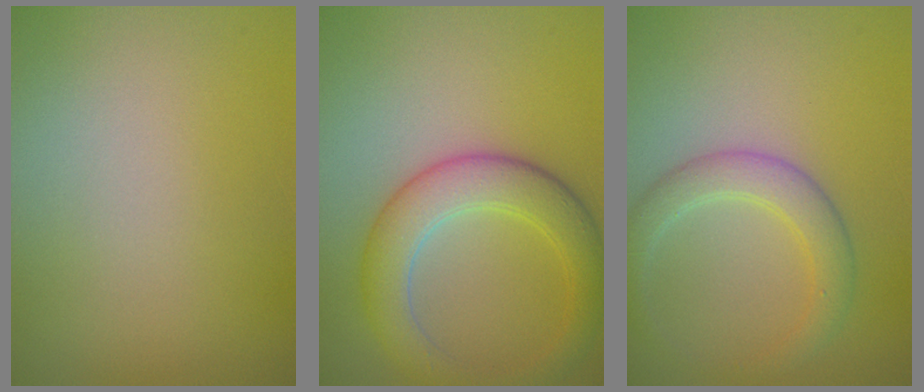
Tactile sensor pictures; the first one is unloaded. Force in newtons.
{"total": 5.1, "press": 5.0, "slide": 0.3}
{"total": 3.1, "press": 3.1, "slide": 0.3}